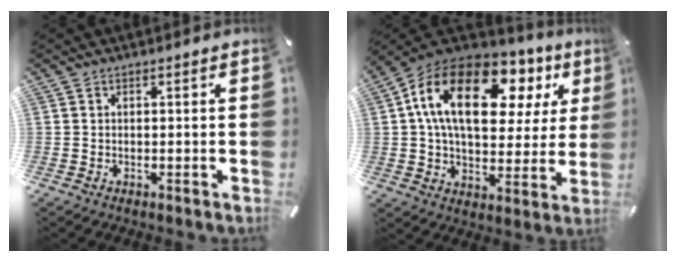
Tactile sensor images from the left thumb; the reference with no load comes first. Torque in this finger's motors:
{"motor_torque": [1.27, 1.25, 2.52, -0.25, 0.88]}